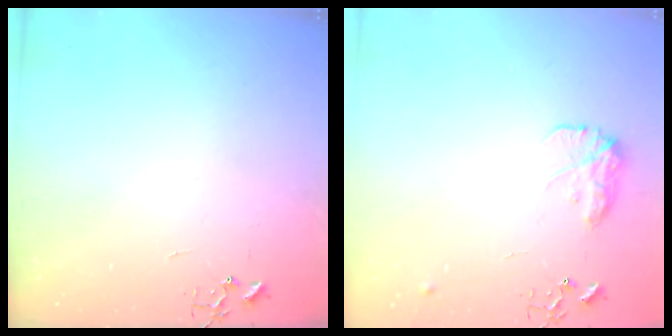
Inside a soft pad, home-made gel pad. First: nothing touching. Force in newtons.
{"total": 10.8, "press": 10.8, "slide": 0.6}